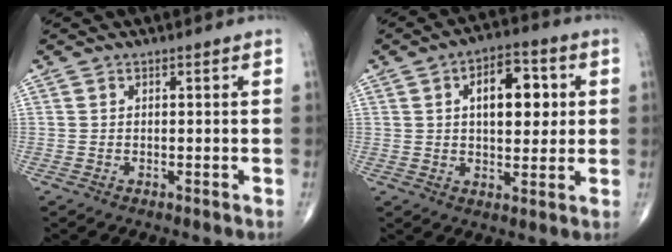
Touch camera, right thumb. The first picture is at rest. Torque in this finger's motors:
{"motor_torque": [0.46, 2.18, 0.78, 0.14, 0.04]}